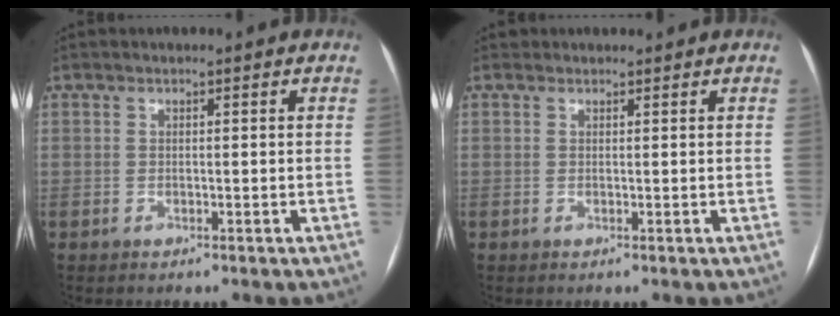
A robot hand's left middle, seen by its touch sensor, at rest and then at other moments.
{"total": 0.7, "force": [0.6, 0.3, -0.1], "torque": [-0.002, 0.007, 0.010]}